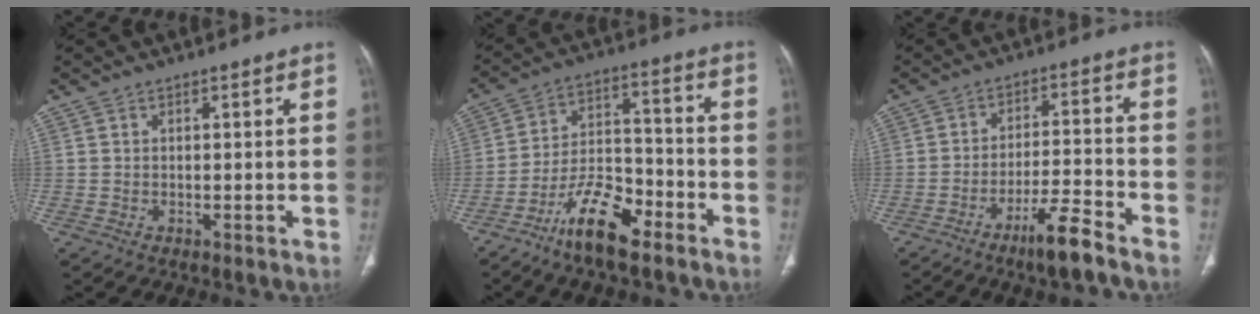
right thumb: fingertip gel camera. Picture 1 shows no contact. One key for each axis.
{"total": 12.3, "fx": -8.3, "fy": 4.5, "fz": 8.0, "tx": -0.143, "ty": 0.060, "tz": -0.153}
{"total": 8.4, "fx": -6.1, "fy": 1.0, "fz": 5.7, "tx": -0.105, "ty": 0.040, "tz": -0.107}